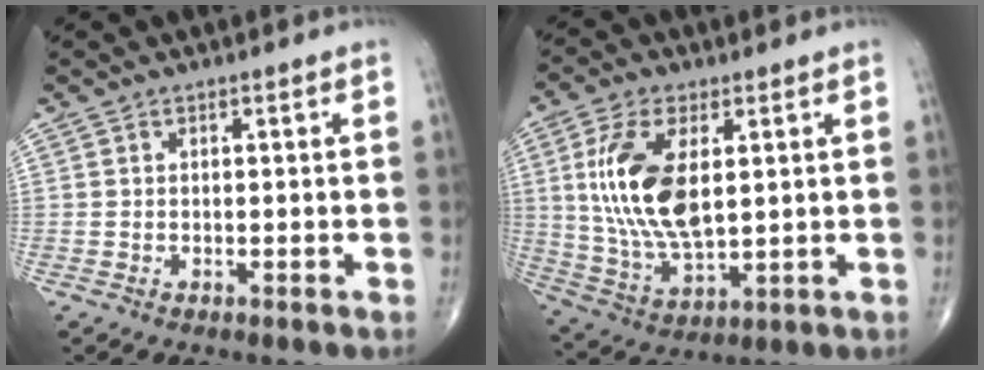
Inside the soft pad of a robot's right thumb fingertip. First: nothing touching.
{"total": 15.6, "force": [3.1, 7.7, 13.3], "torque": [-0.265, -0.015, 0.068]}